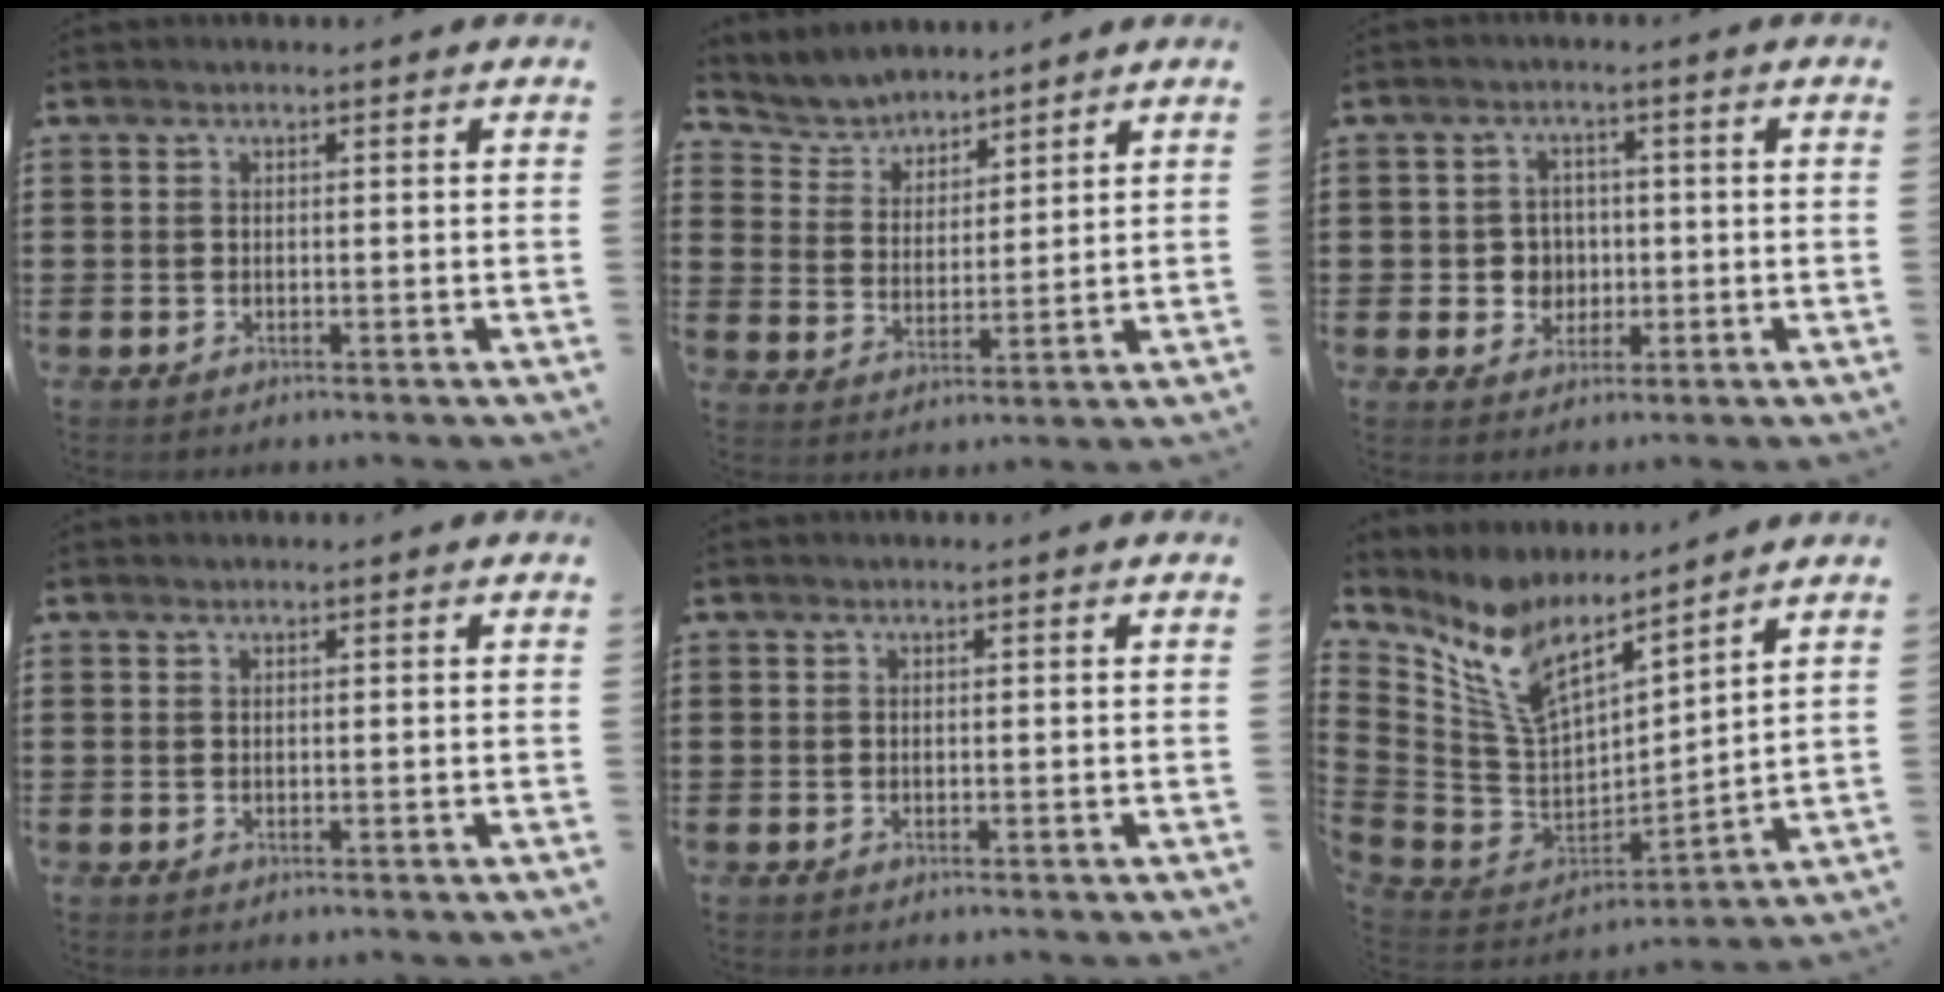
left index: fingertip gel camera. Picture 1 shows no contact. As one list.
[{"total": 4.5, "force": [4.2, 1.3, -0.3], "torque": [-0.020, -0.018, 0.076]}, {"total": 3.9, "force": [-0.3, 3.7, 1.3], "torque": [-0.033, 0.006, -0.011]}, {"total": 0.0}, {"total": 0.0}, {"total": 10.4, "force": [7.9, 3.5, 5.8], "torque": [-0.162, -0.064, 0.137]}]